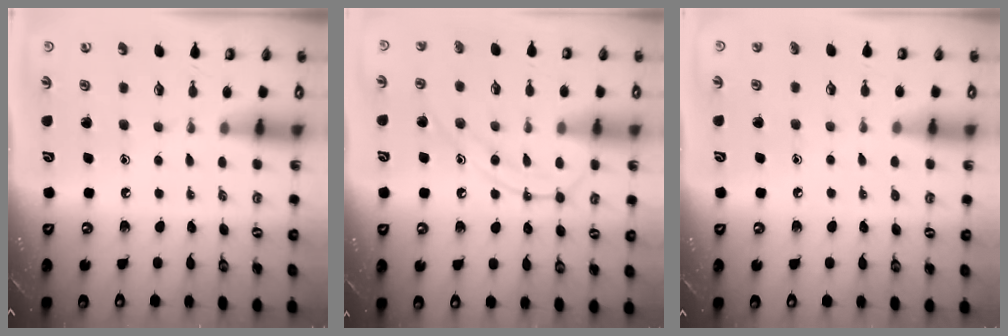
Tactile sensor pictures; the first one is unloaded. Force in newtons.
{"total": 11.5, "press": 11.5, "slide": 0.5}
{"total": 2.3, "press": 2.3, "slide": 0.2}